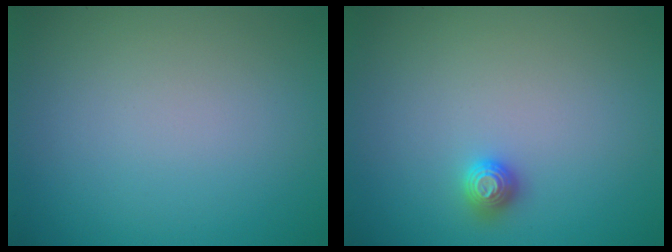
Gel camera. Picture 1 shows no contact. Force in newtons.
{"total": 1.1, "press": 1.1, "slide": 0.2}